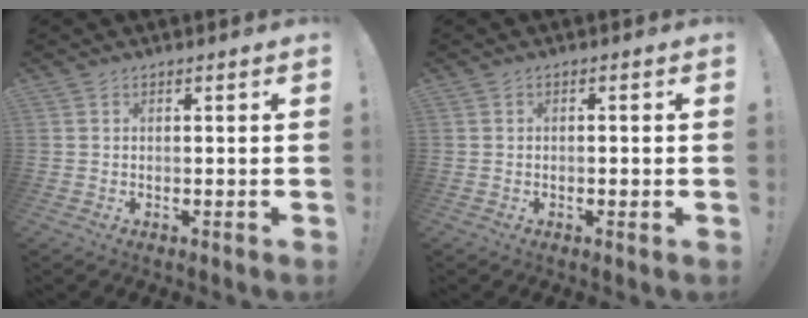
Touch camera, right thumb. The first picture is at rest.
{"total": 1.0, "force": [-0.4, 0.2, 0.9], "torque": [-0.015, 0.003, -0.006]}